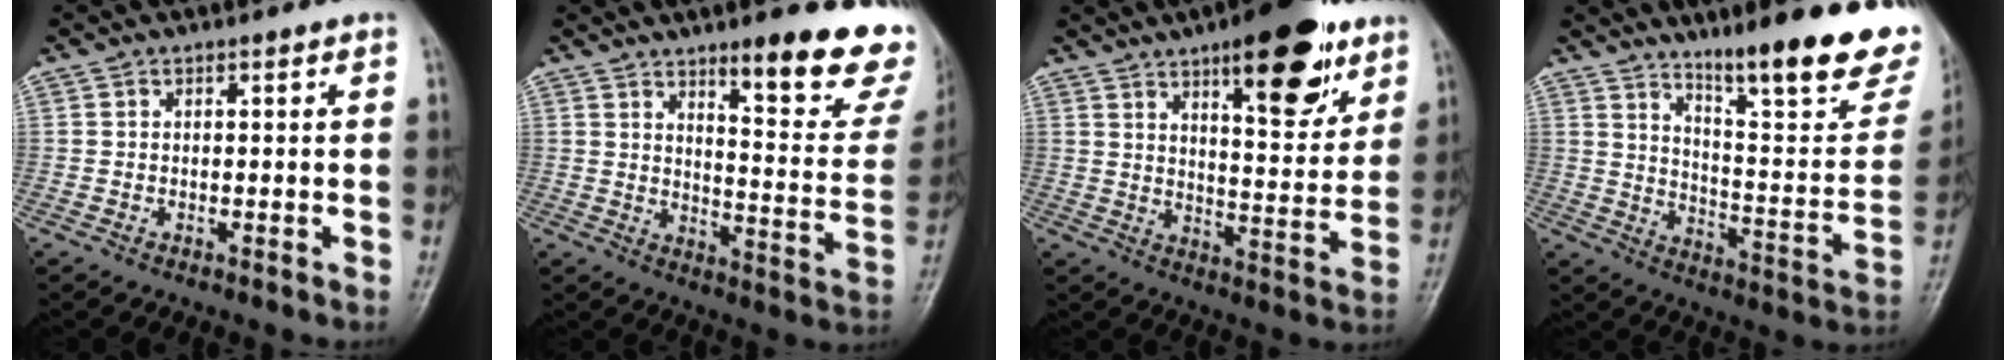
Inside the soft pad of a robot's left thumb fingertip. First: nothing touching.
{"total": 18.6, "force": [11.8, 4.5, 13.6], "torque": [-0.136, -0.076, 0.159]}
{"total": 17.7, "force": [10.3, 6.2, 12.9], "torque": [-0.140, -0.050, 0.151]}
{"total": 23.3, "force": [16.4, 4.5, 15.9], "torque": [-0.191, -0.097, 0.238]}